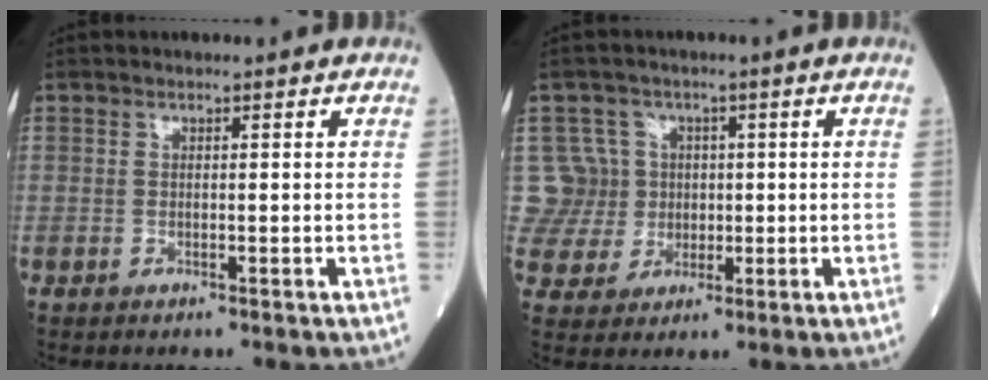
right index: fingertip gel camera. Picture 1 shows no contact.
{"total": 7.0, "force": [1.3, 6.9, -0.2], "torque": [0.014, 0.024, 0.028]}